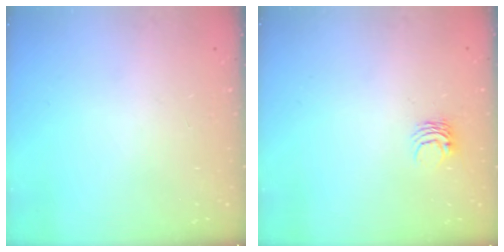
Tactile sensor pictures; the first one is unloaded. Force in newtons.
{"total": 4.0, "press": 3.9, "slide": 0.2}